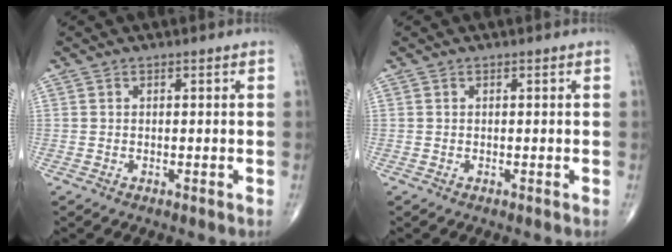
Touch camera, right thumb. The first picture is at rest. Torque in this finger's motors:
{"motor_torque": [0.09, 0.09, -0.14, -0.13, 0.00]}